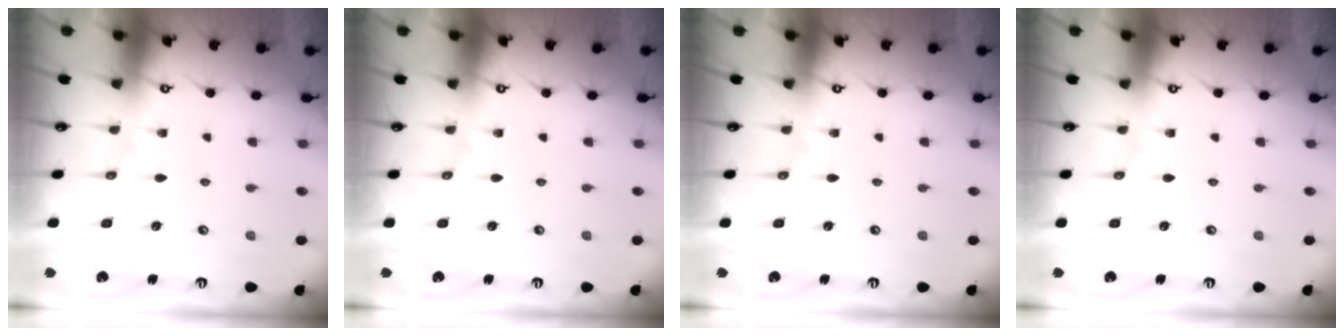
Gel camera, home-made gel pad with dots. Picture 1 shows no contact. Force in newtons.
{"total": 0.0}
{"total": 0.0}
{"total": 0.0}